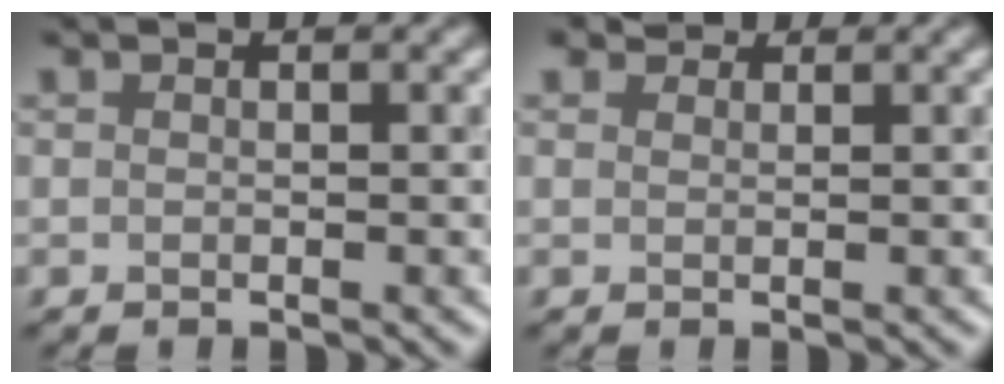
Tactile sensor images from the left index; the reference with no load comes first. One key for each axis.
{"total": 1.8, "fx": 1.6, "fy": 0.8, "fz": 0.5, "tx": -0.007, "ty": -0.012, "tz": 0.022}